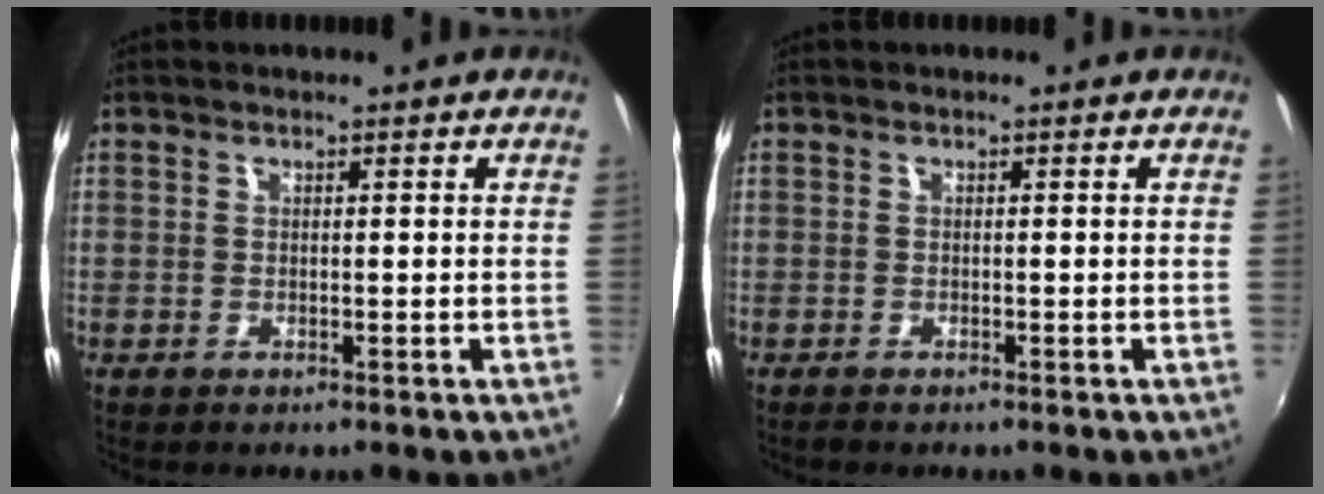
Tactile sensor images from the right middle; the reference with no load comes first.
{"total": 0.6, "force": [-0.6, 0.2, 0.1], "torque": [-0.004, -0.004, -0.013]}